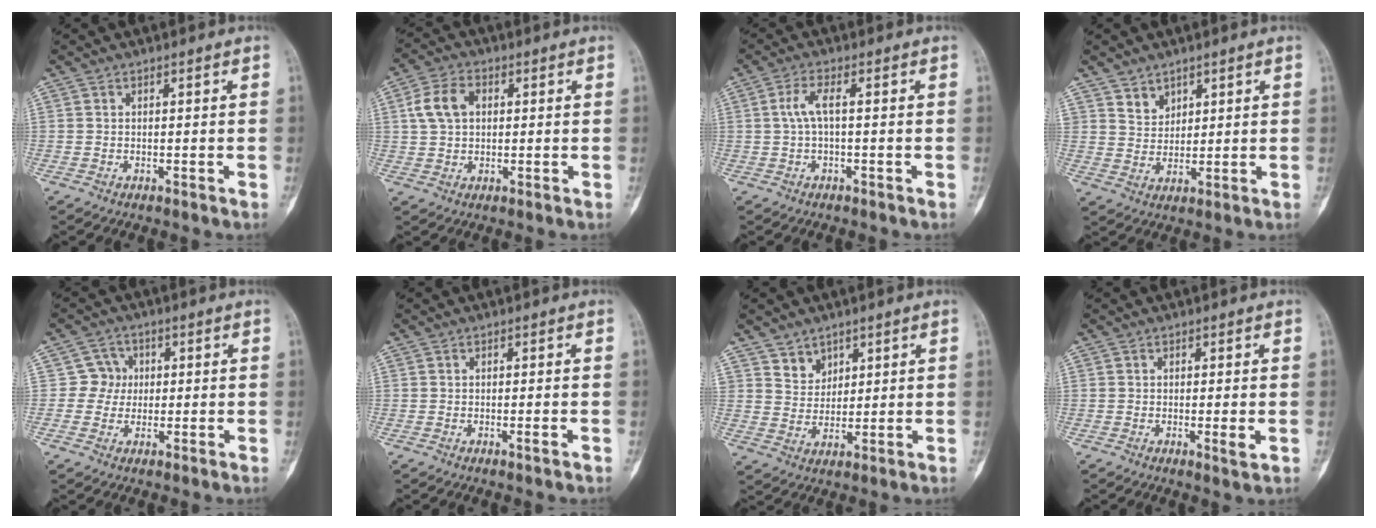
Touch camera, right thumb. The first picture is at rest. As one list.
[{"total": 7.2, "force": [1.6, 5.0, 4.9], "torque": [-0.092, 0.014, 0.027]}, {"total": 3.5, "force": [0.1, 0.9, 3.4], "torque": [-0.080, 0.011, -0.001]}, {"total": 4.1, "force": [2.9, 2.8, 0.8], "torque": [0.009, -0.024, 0.059]}, {"total": 4.4, "force": [0.3, 4.3, 0.5], "torque": [0.027, 0.010, -0.002]}, {"total": 1.1, "force": [-0.4, 0.0, 1.0], "torque": [-0.016, 0.000, -0.004]}, {"total": 4.7, "force": [3.3, 3.3, 0.6], "torque": [0.017, -0.027, 0.066]}, {"total": 2.4, "force": [-0.3, 0.2, 2.3], "torque": [-0.040, -0.009, -0.006]}]